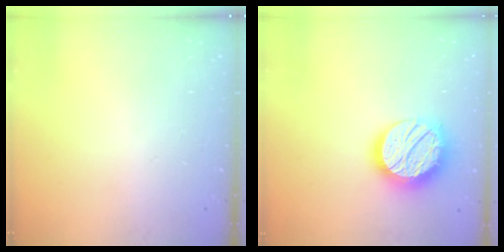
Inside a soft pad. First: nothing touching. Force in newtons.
{"total": 17.6, "press": 17.6, "slide": 1.0}